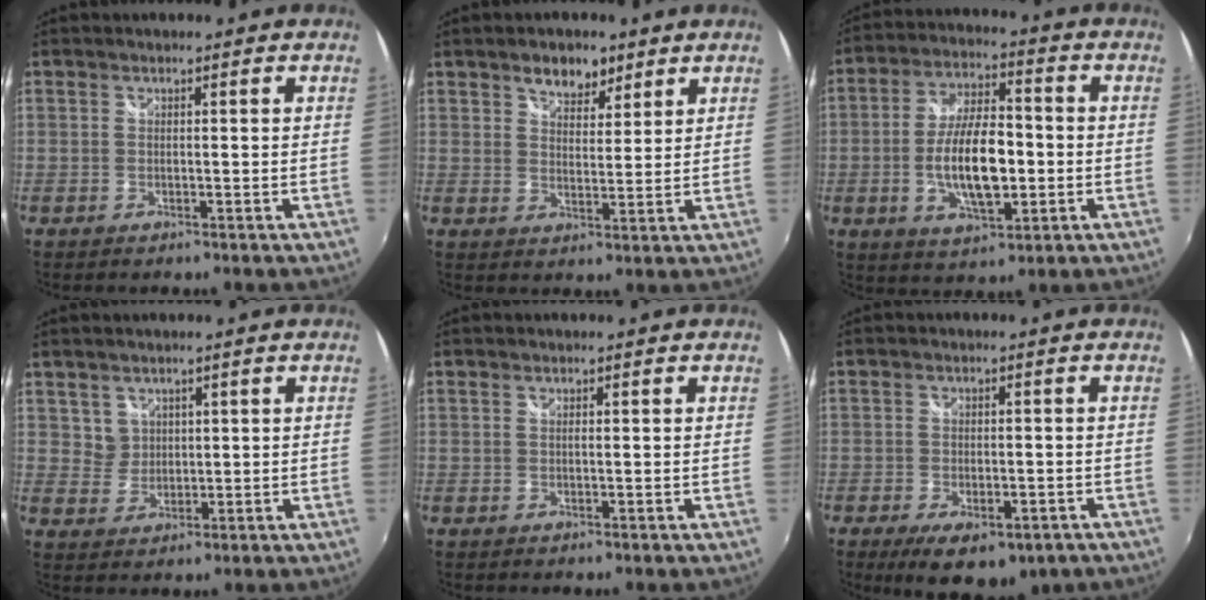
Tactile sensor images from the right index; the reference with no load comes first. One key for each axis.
{"total": 5.8, "fx": 3.9, "fy": 3.3, "fz": 2.7, "tx": -0.036, "ty": 0.005, "tz": 0.062}
{"total": 13.4, "fx": -2.3, "fy": 5.5, "fz": 12.0, "tx": -0.229, "ty": -0.003, "tz": -0.036}
{"total": 3.2, "fx": 1.8, "fy": 2.7, "fz": 0.0, "tx": 0.010, "ty": 0.005, "tz": 0.036}
{"total": 0.0}
{"total": 10.7, "fx": -6.5, "fy": 4.8, "fz": 6.9, "tx": -0.132, "ty": -0.027, "tz": -0.087}